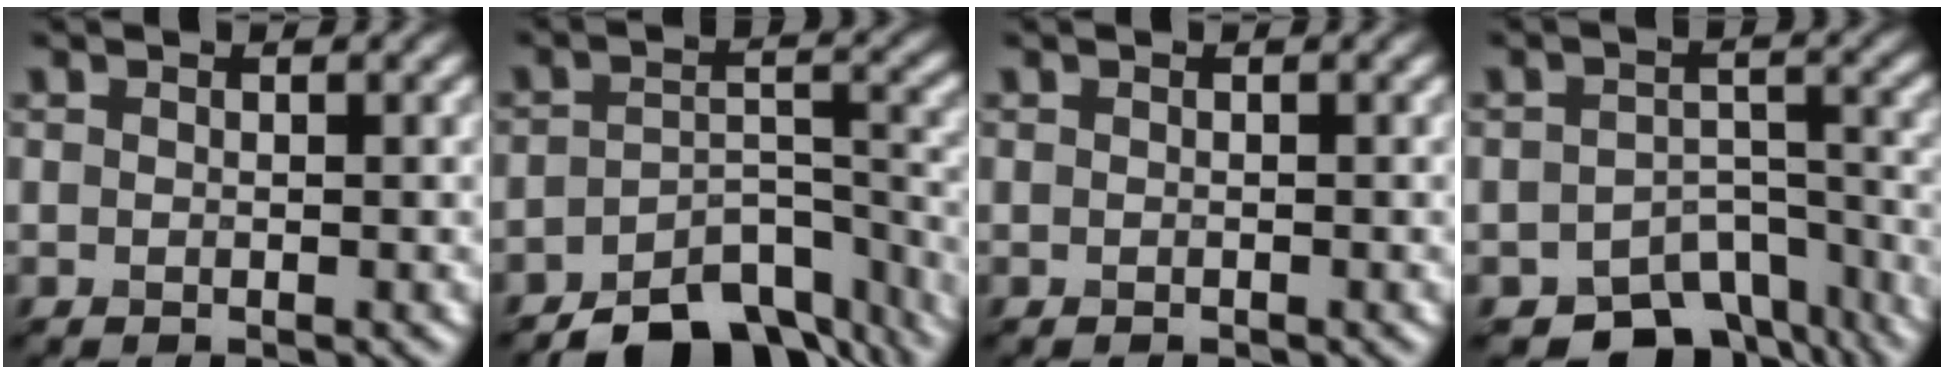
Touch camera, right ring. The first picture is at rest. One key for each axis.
{"total": 8.3, "fx": -6.5, "fy": 3.4, "fz": 3.8, "tx": -0.047, "ty": -0.017, "tz": -0.100}
{"total": 0.0}
{"total": 7.9, "fx": -6.1, "fy": 4.0, "fz": 2.9, "tx": -0.029, "ty": -0.011, "tz": -0.089}